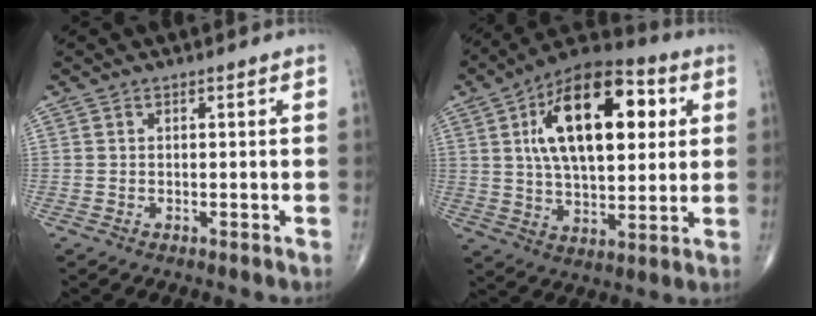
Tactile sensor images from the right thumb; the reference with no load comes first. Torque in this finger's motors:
{"motor_torque": [1.03, 3.98, 2.09, 0.68, 0.33]}